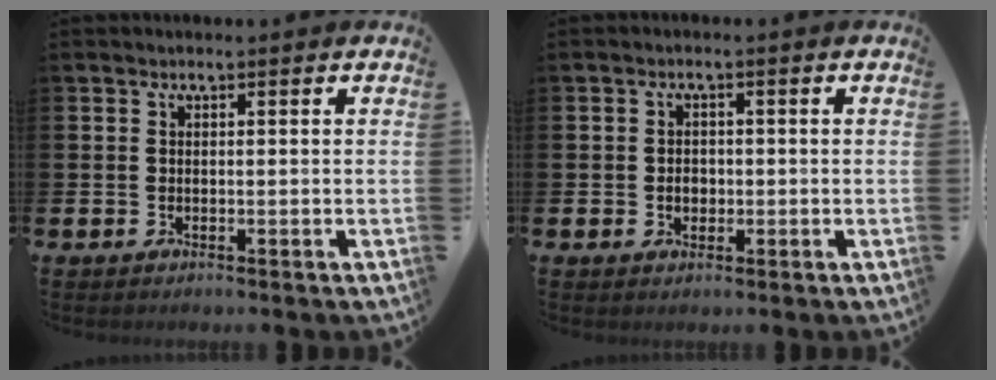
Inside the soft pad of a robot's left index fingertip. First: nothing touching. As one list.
[{"total": 2.0, "force": [-0.3, 1.6, 1.2], "torque": [-0.005, 0.000, -0.012]}]